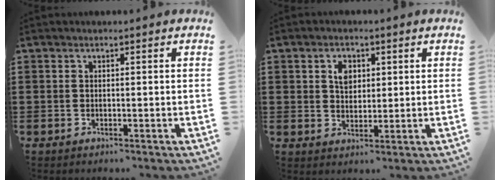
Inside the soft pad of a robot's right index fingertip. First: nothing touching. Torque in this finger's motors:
{"motor_torque": [0.02, 0.02, 0.11, 0.04]}